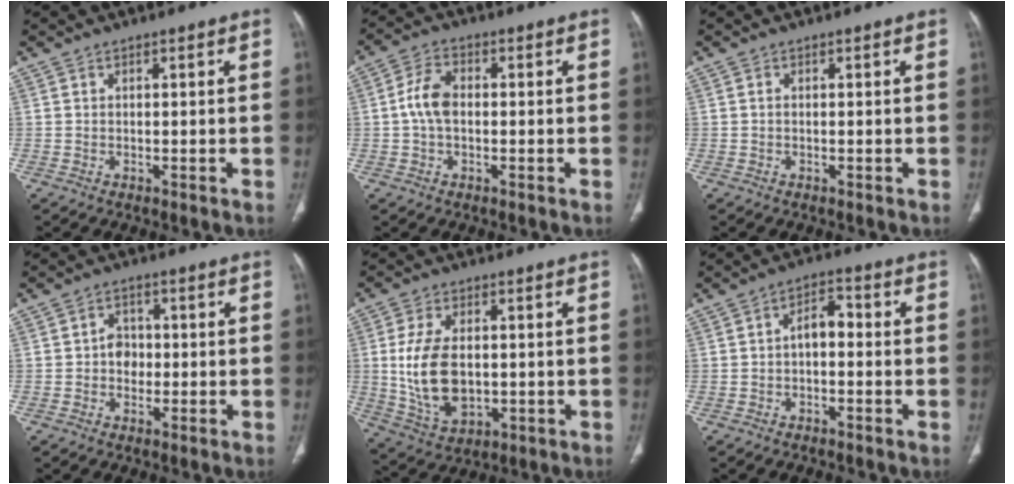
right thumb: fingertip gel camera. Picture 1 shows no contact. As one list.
[{"total": 5.7, "force": [-0.2, 3.5, 4.5], "torque": [-0.090, 0.015, -0.010]}, {"total": 0.0}, {"total": 3.8, "force": [-0.3, 3.2, 2.0], "torque": [-0.010, 0.009, -0.011]}, {"total": 12.7, "force": [0.0, 7.7, 10.1], "torque": [-0.191, -0.008, 0.015]}, {"total": 4.6, "force": [-0.6, 2.7, 3.7], "torque": [-0.048, 0.024, -0.019]}]